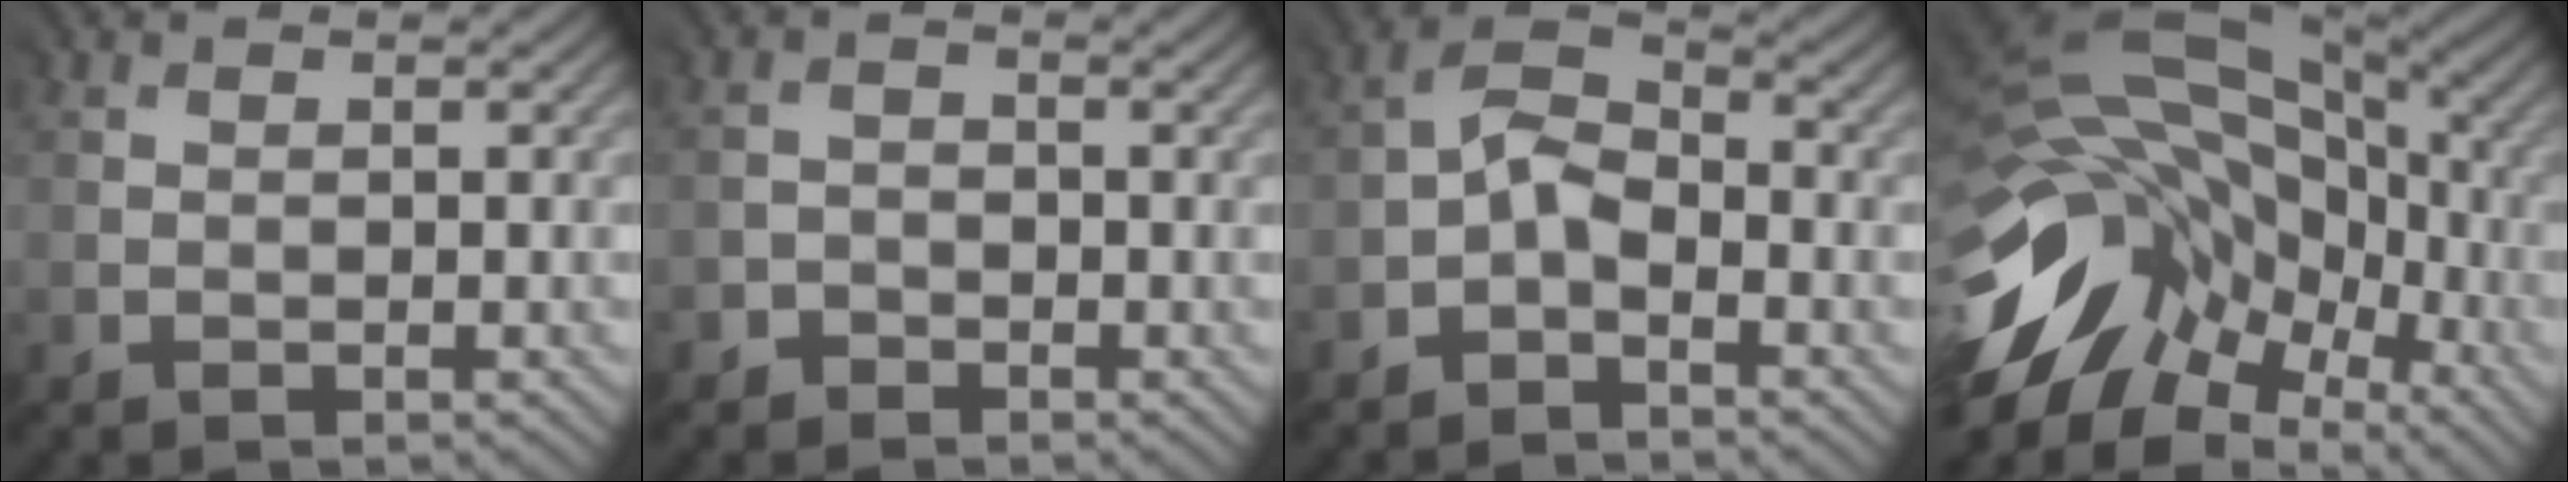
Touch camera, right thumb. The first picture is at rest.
{"total": 1.6, "force": [-1.2, 0.7, -0.6], "torque": [0.014, 0.003, -0.030]}
{"total": 4.1, "force": [-2.3, 2.2, 2.5], "torque": [-0.050, 0.011, -0.060]}
{"total": 16.4, "force": [-5.3, 11.3, 10.8], "torque": [-0.238, -0.007, -0.093]}